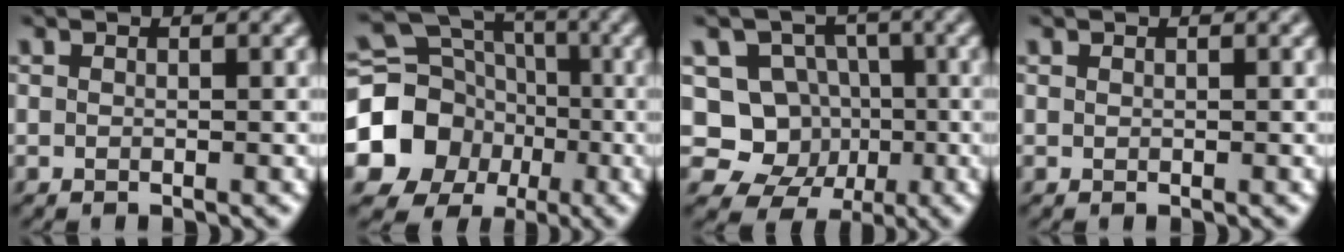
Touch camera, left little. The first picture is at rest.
{"total": 12.5, "force": [-3.4, 11.1, 4.6], "torque": [-0.100, -0.017, -0.082]}
{"total": 8.4, "force": [-1.1, 7.8, 2.8], "torque": [-0.043, 0.023, -0.052]}
{"total": 0.0}